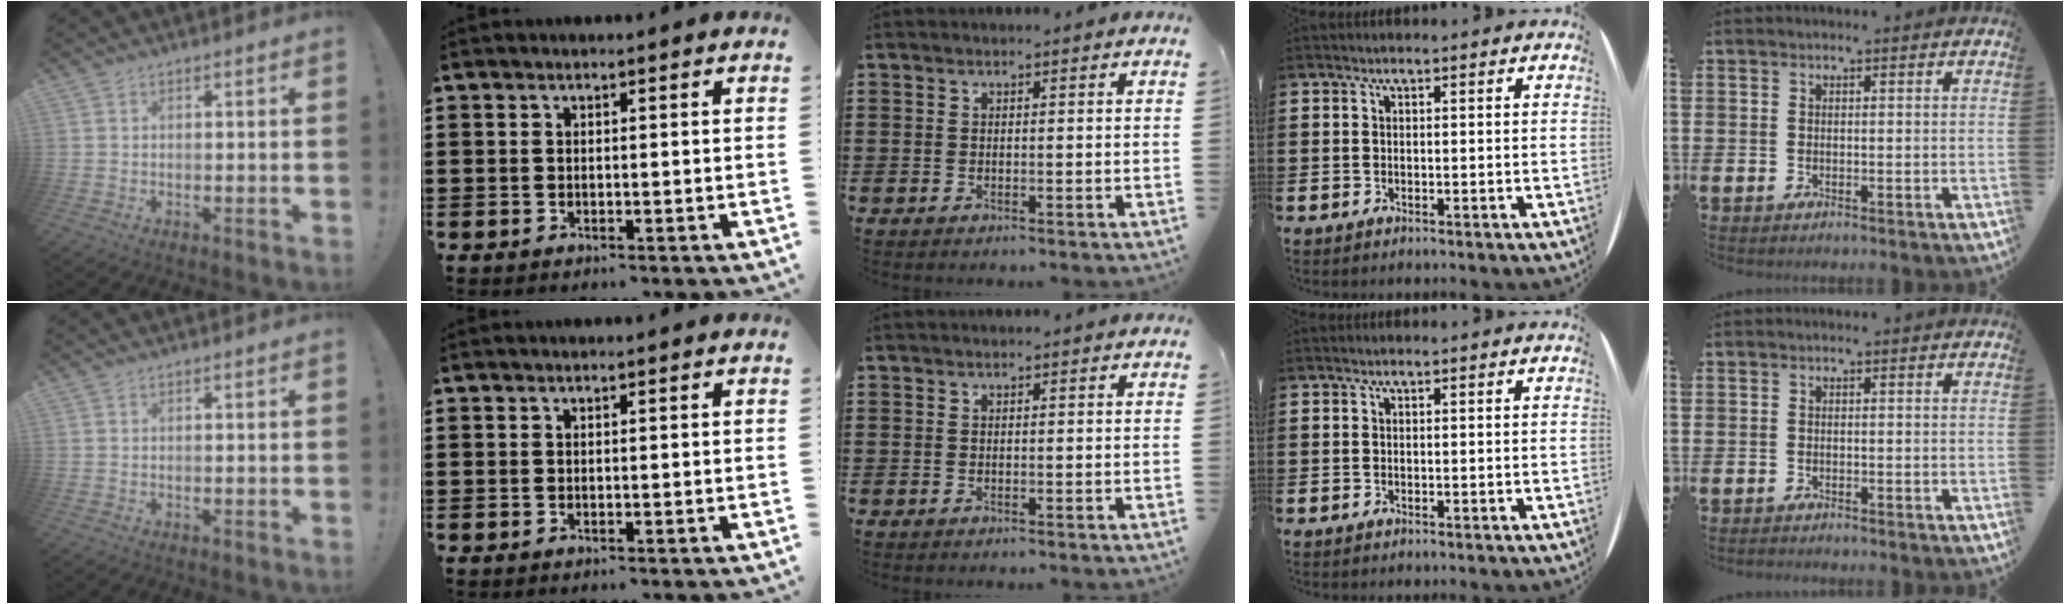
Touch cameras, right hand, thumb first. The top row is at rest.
{}